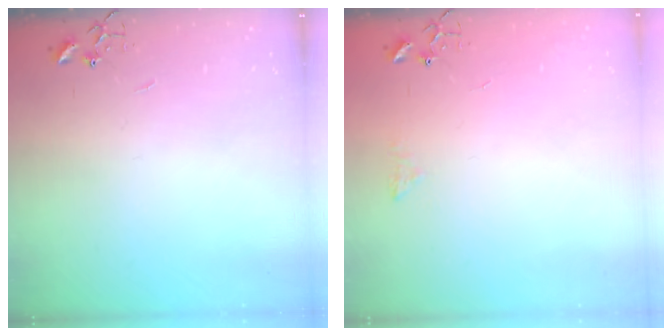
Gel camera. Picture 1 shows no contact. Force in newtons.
{"total": 5.9, "press": 5.9, "slide": 0.8}